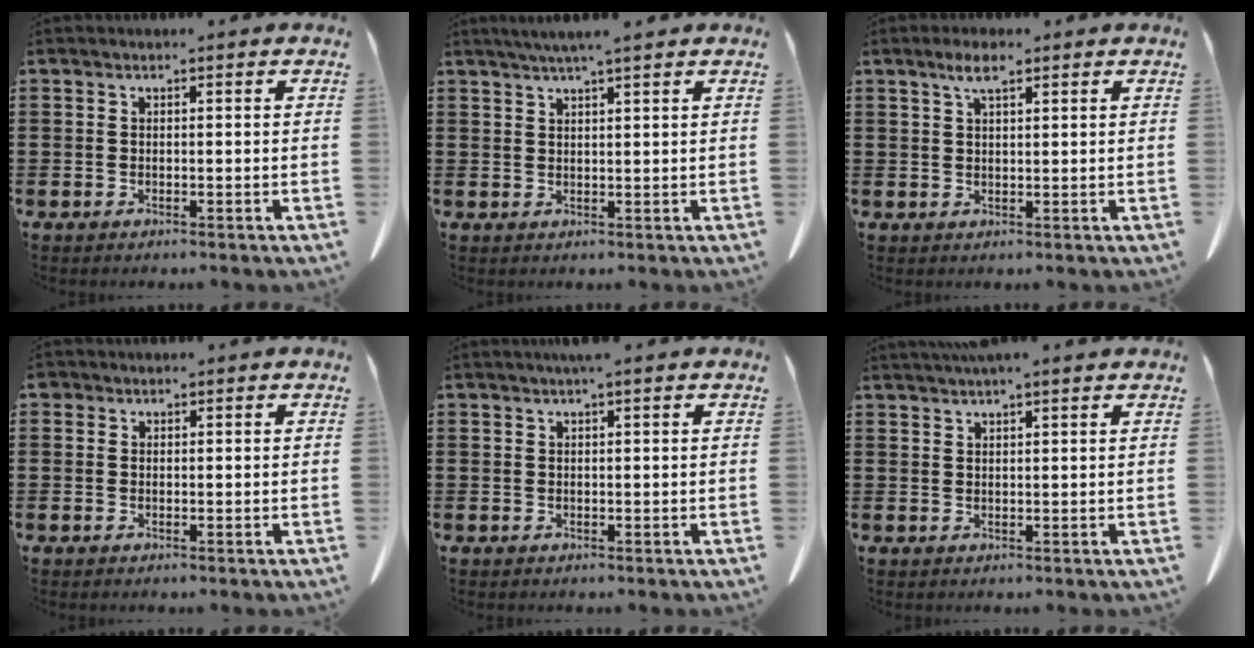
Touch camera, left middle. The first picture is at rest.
{"total": 2.7, "force": [2.2, -0.1, 1.6], "torque": [-0.036, 0.002, 0.040]}
{"total": 3.4, "force": [2.0, 0.9, 2.6], "torque": [-0.055, 0.007, 0.035]}
{"total": 0.7, "force": [0.4, 0.6, 0.2], "torque": [-0.006, 0.005, 0.008]}
{"total": 1.2, "force": [0.8, 0.0, 0.8], "torque": [-0.017, 0.001, 0.015]}
{"total": 2.1, "force": [1.9, 0.0, 0.9], "torque": [-0.022, 0.000, 0.037]}